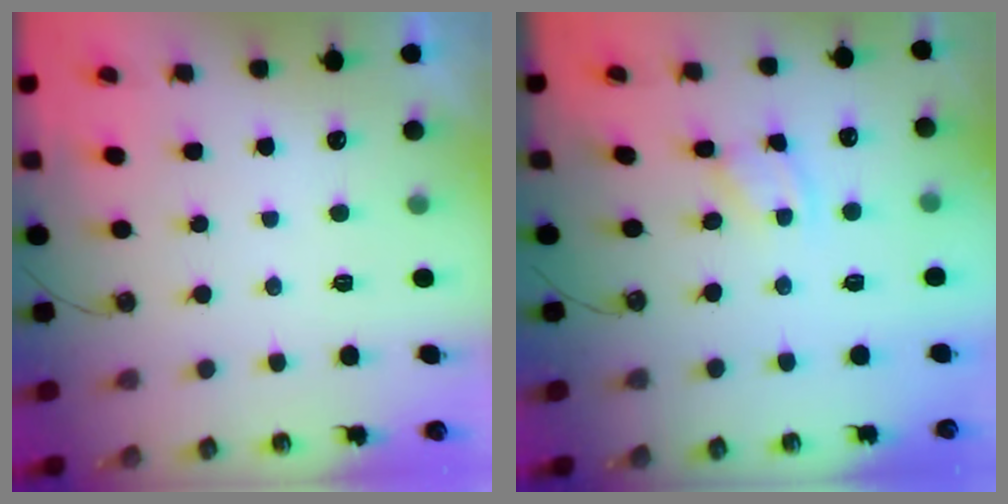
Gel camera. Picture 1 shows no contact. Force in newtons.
{"total": 1.9, "press": 1.9, "slide": 0.3}